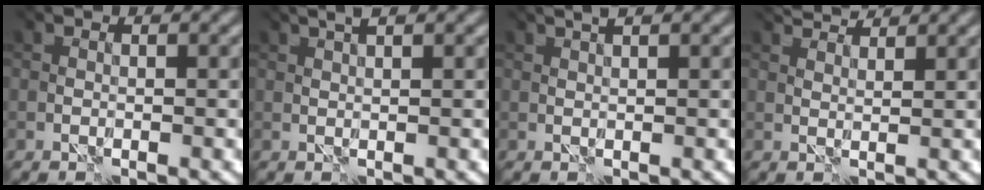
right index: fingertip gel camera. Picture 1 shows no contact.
{"total": 2.2, "force": [1.7, 0.1, 1.4], "torque": [-0.006, 0.022, 0.023]}
{"total": 1.7, "force": [1.5, -0.2, 0.8], "torque": [0.001, 0.013, 0.020]}
{"total": 4.4, "force": [4.2, 0.2, 1.2], "torque": [-0.031, 0.004, 0.075]}